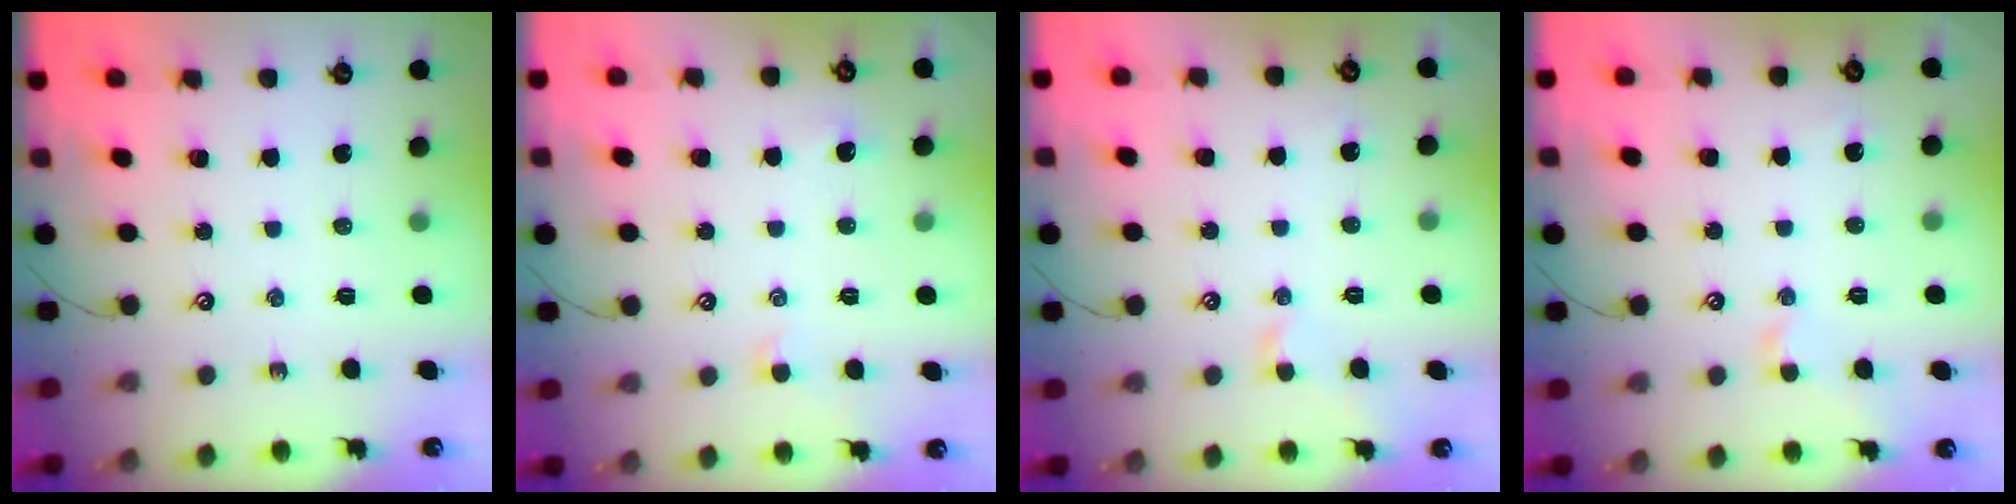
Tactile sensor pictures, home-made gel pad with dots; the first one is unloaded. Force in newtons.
{"total": 1.2, "press": 1.2, "slide": 0.4}
{"total": 0.7, "press": 0.7, "slide": 0.1}
{"total": 1.5, "press": 1.4, "slide": 0.3}